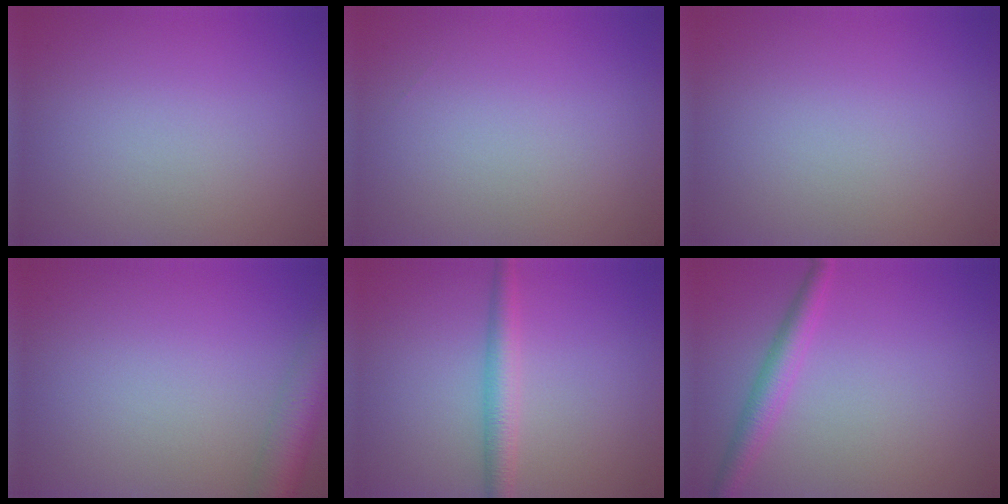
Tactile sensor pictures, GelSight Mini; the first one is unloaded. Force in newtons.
{"total": 0.0}
{"total": 0.0}
{"total": 4.9, "press": 4.9, "slide": 0.3}
{"total": 2.9, "press": 2.9, "slide": 0.1}
{"total": 2.8, "press": 2.8, "slide": 0.1}